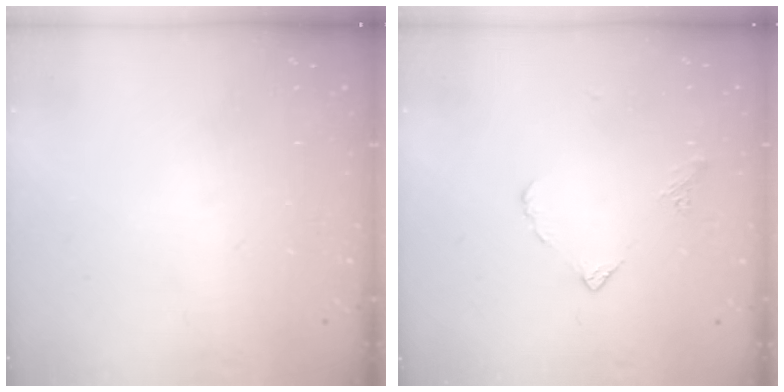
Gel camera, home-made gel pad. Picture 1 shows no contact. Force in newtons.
{"total": 5.6, "press": 5.5, "slide": 0.7}